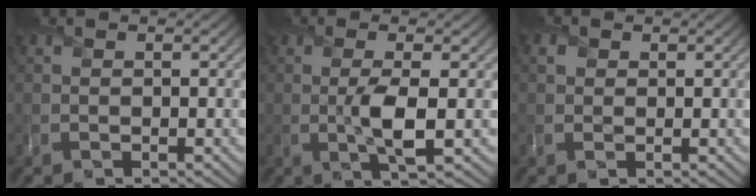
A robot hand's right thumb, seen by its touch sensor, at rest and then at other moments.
{"total": 3.9, "force": [-0.3, 0.8, 3.8], "torque": [-0.075, -0.002, -0.006]}
{"total": 1.0, "force": [0.5, 0.8, 0.2], "torque": [-0.003, 0.002, 0.008]}